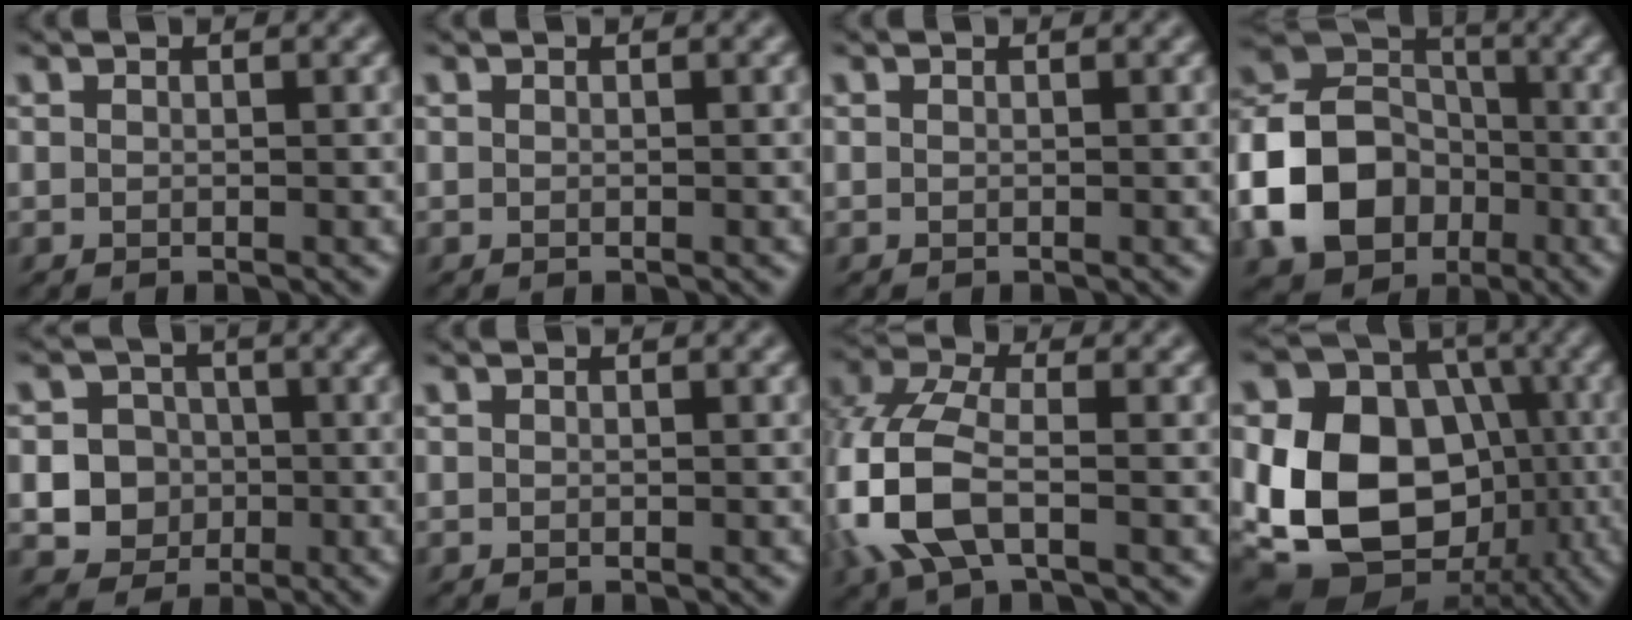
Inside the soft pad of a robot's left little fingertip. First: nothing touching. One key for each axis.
{"total": 0.0}
{"total": 0.0}
{"total": 10.5, "fx": -3.4, "fy": 8.1, "fz": 5.8, "tx": -0.110, "ty": 0.008, "tz": -0.075}
{"total": 6.1, "fx": -1.2, "fy": 5.7, "fz": 1.9, "tx": -0.026, "ty": 0.014, "tz": -0.046}
{"total": 0.0}
{"total": 6.7, "fx": -2.3, "fy": 3.5, "fz": 5.3, "tx": -0.146, "ty": 0.003, "tz": -0.054}
{"total": 14.6, "fx": -2.6, "fy": 11.2, "fz": 9.0, "tx": -0.179, "ty": -0.006, "tz": -0.047}